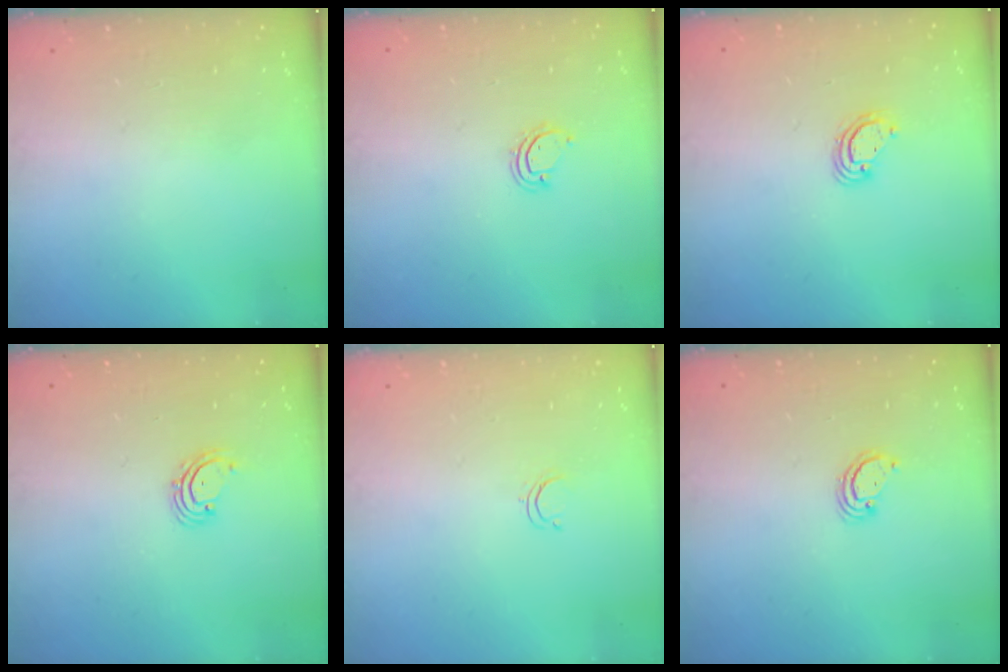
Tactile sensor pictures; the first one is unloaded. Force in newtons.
{"total": 3.6, "press": 3.6, "slide": 0.2}
{"total": 3.9, "press": 3.9, "slide": 0.1}
{"total": 2.0, "press": 2.0, "slide": 0.4}
{"total": 2.4, "press": 2.4, "slide": 0.2}
{"total": 2.3, "press": 2.3, "slide": 0.2}